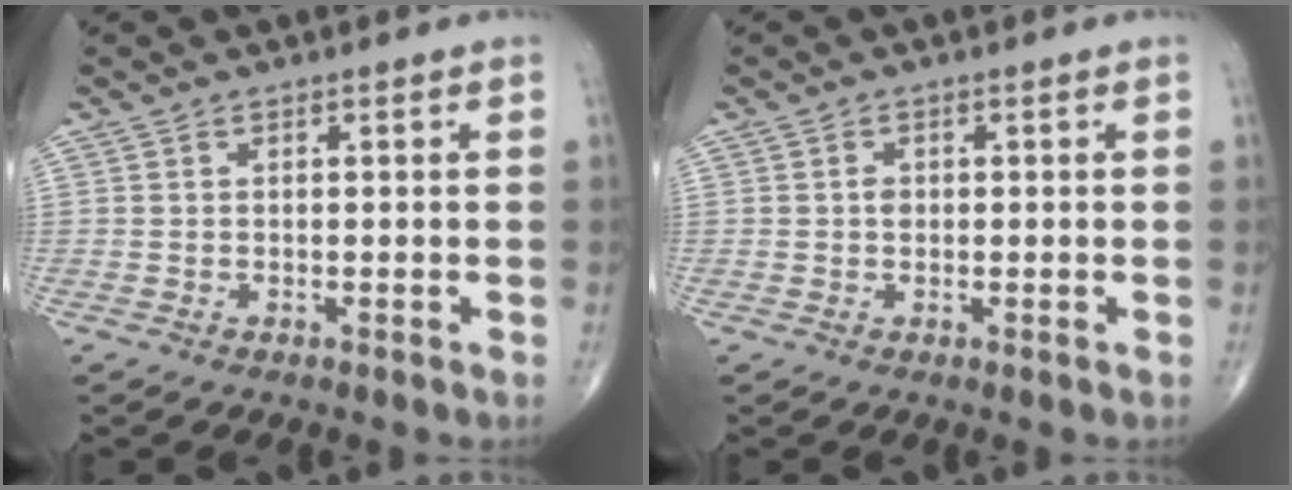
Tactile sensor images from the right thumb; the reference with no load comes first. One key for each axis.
{"total": 1.1, "fx": 0.1, "fy": 0.9, "fz": 0.6, "tx": -0.006, "ty": 0.002, "tz": 0.000}